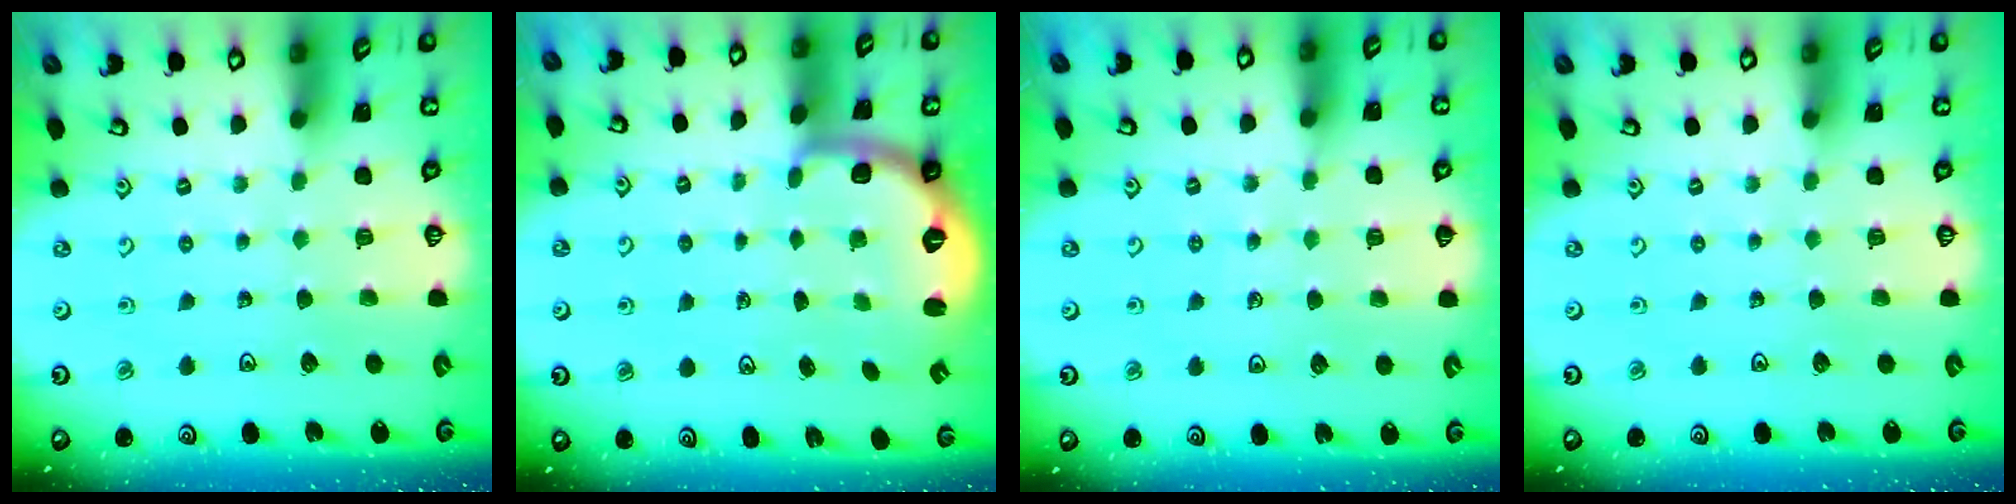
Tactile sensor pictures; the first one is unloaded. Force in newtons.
{"total": 2.4, "press": 1.8, "slide": 1.6}
{"total": 4.5, "press": 4.0, "slide": 2.0}
{"total": 0.0}